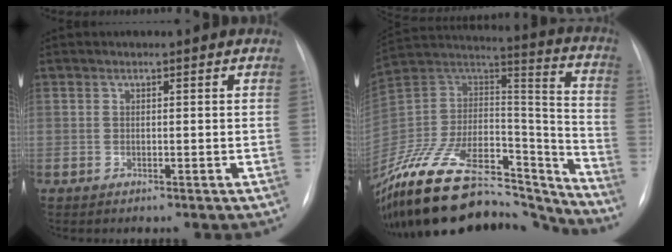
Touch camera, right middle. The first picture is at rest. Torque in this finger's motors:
{"motor_torque": [0.26, -0.46, 1.05, 0.21]}